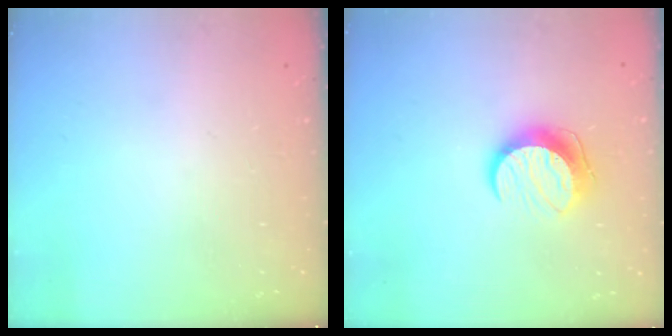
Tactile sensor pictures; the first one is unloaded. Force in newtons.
{"total": 10.5, "press": 10.4, "slide": 0.8}